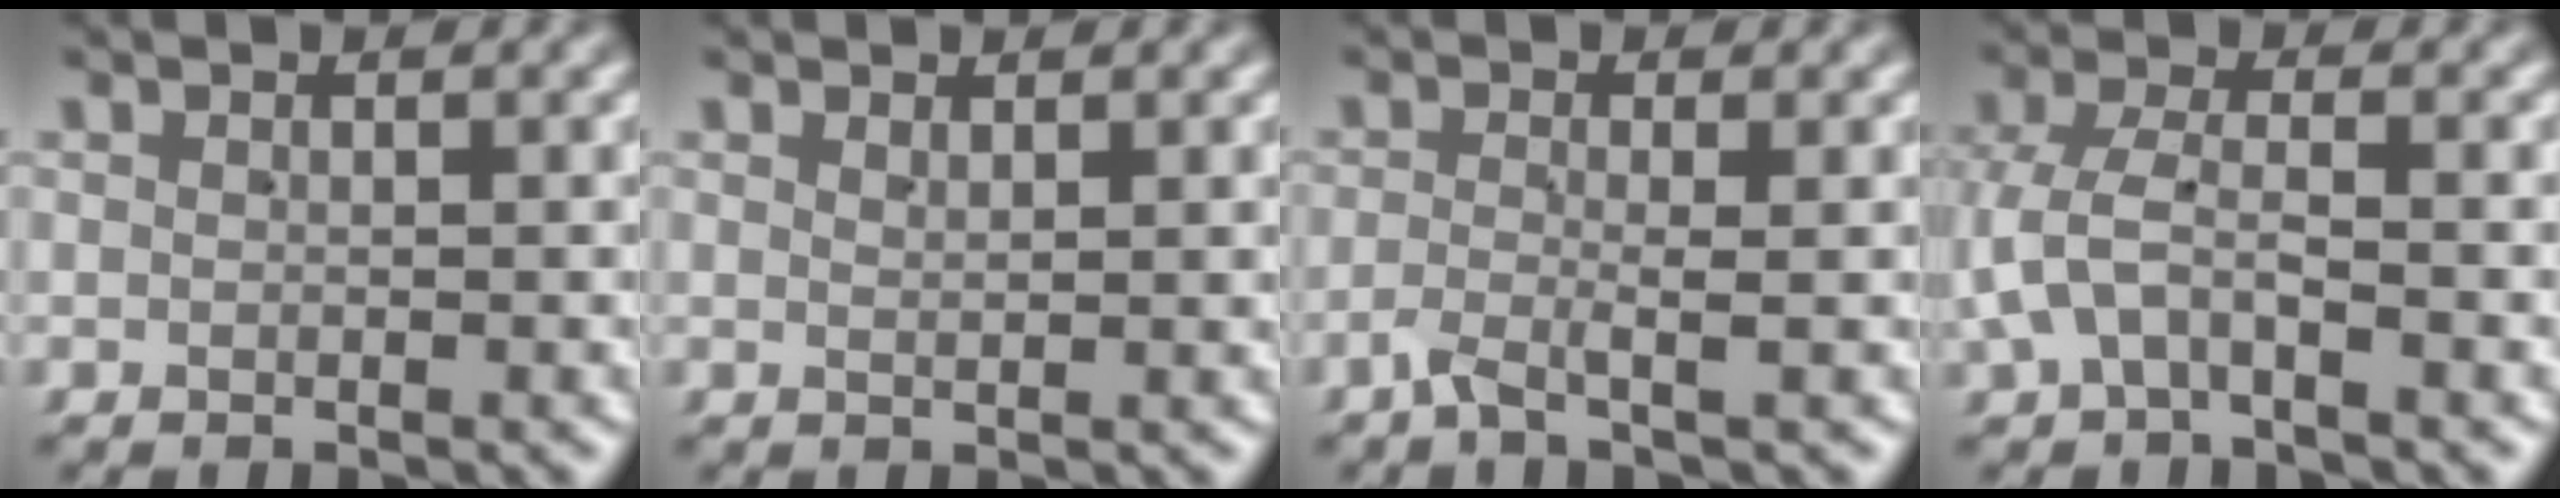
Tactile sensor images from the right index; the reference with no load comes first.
{"total": 0.9, "force": [0.8, -0.3, 0.3], "torque": [-0.002, 0.000, 0.016]}
{"total": 1.8, "force": [-1.3, -0.3, 1.3], "torque": [-0.034, -0.003, -0.026]}
{"total": 4.2, "force": [-0.9, 2.9, 2.8], "torque": [-0.079, -0.014, -0.013]}